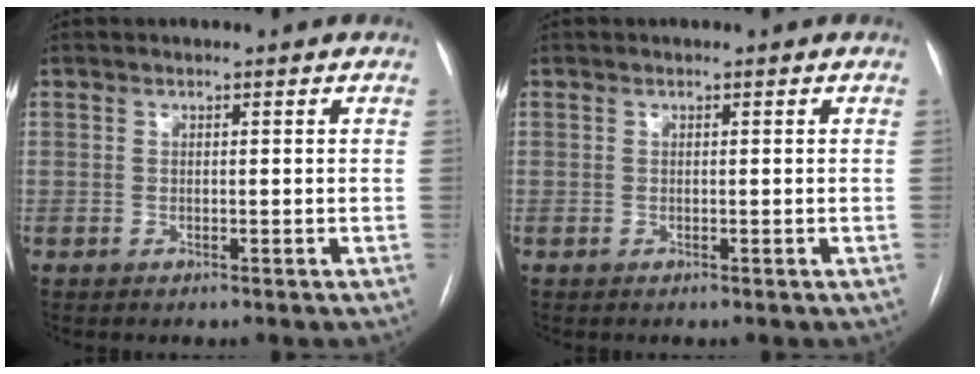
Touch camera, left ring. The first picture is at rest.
{"total": 0.0}